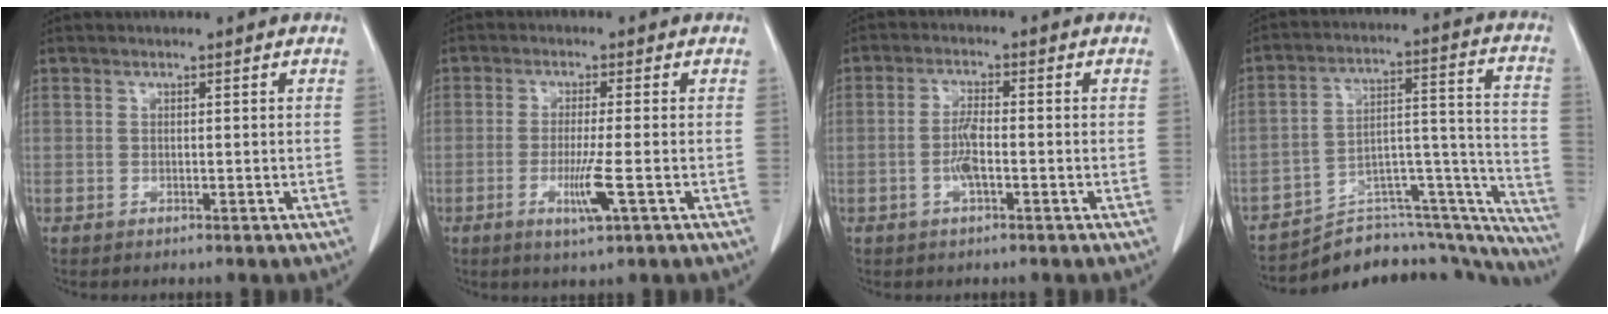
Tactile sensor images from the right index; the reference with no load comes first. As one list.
[{"total": 5.0, "force": [-1.8, -0.4, 4.7], "torque": [-0.090, -0.015, -0.034]}, {"total": 3.7, "force": [-1.0, 0.7, 3.5], "torque": [-0.073, 0.002, -0.021]}, {"total": 20.7, "force": [-19.1, 6.0, 5.4], "torque": [-0.006, 0.092, -0.260]}]